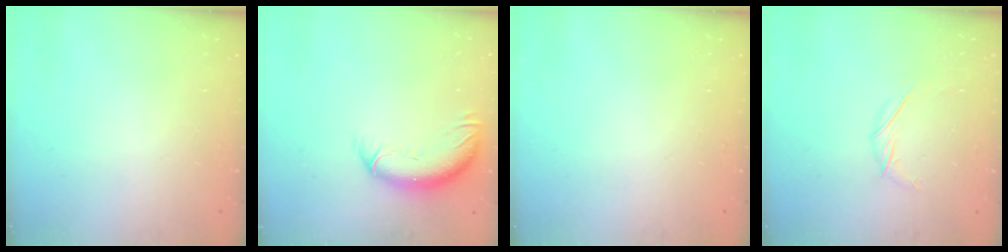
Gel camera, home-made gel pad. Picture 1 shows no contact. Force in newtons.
{"total": 11.7, "press": 11.5, "slide": 2.1}
{"total": 0.0}
{"total": 4.8, "press": 4.7, "slide": 1.1}